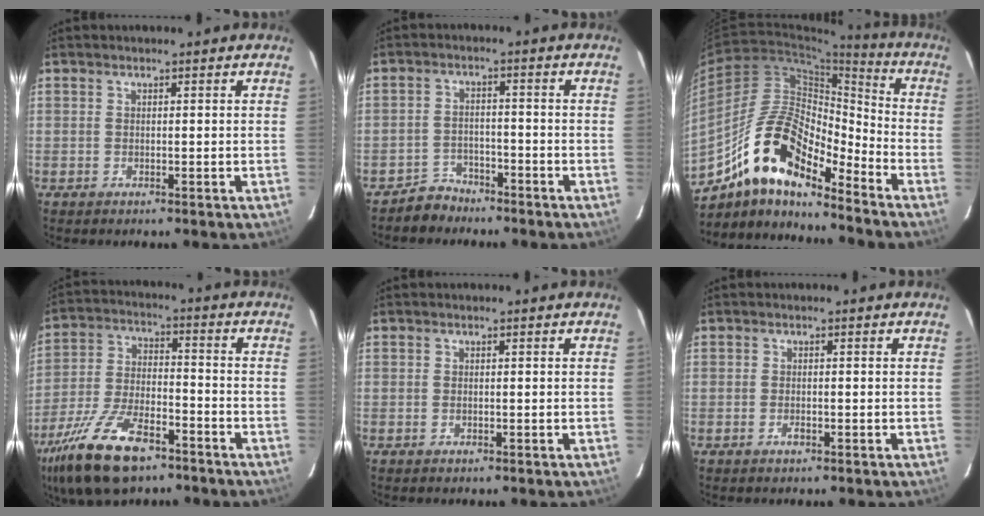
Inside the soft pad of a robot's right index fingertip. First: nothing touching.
{"total": 4.4, "force": [-3.7, 2.4, -0.2], "torque": [-0.009, 0.016, -0.066]}
{"total": 16.9, "force": [-12.0, 5.5, 10.6], "torque": [-0.189, 0.009, -0.231]}
{"total": 18.0, "force": [-11.9, 7.3, 11.4], "torque": [-0.247, -0.028, -0.216]}
{"total": 0.0}
{"total": 1.1, "force": [-0.7, 0.5, 0.8], "torque": [-0.014, 0.000, -0.012]}